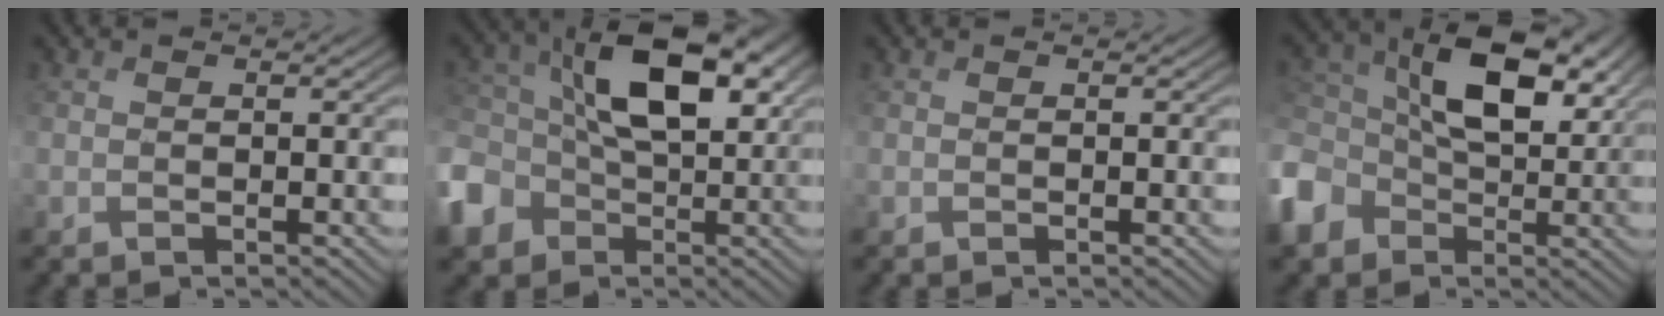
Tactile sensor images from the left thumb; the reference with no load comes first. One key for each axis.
{"total": 13.9, "fx": -1.1, "fy": 9.5, "fz": 10.0, "tx": -0.214, "ty": 0.006, "tz": -0.036}
{"total": 0.0}
{"total": 13.1, "fx": 0.0, "fy": 9.3, "fz": 9.2, "tx": -0.211, "ty": 0.011, "tz": -0.016}